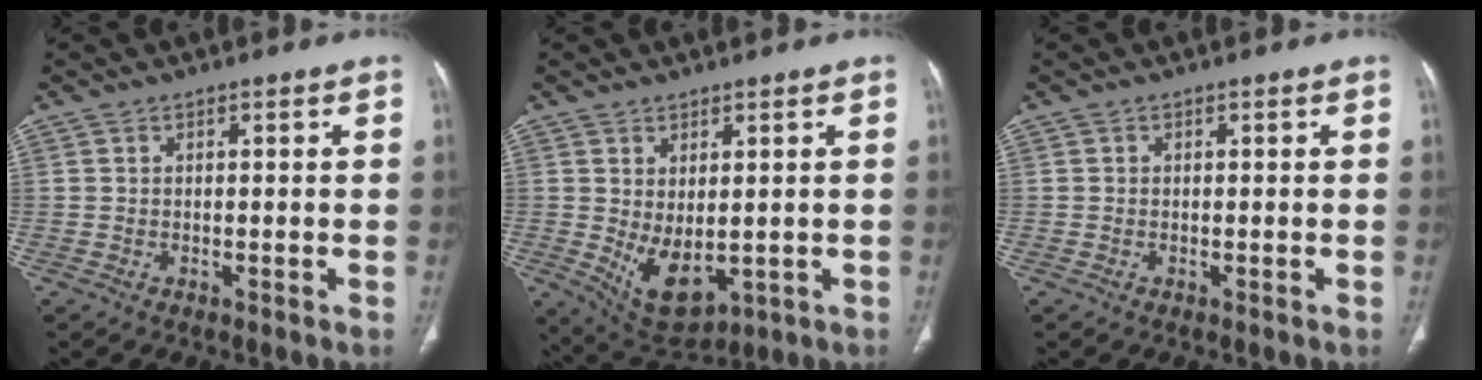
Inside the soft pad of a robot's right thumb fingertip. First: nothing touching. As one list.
[{"total": 8.6, "force": [-0.6, 4.7, 7.2], "torque": [-0.109, -0.012, 0.017]}, {"total": 0.0}]